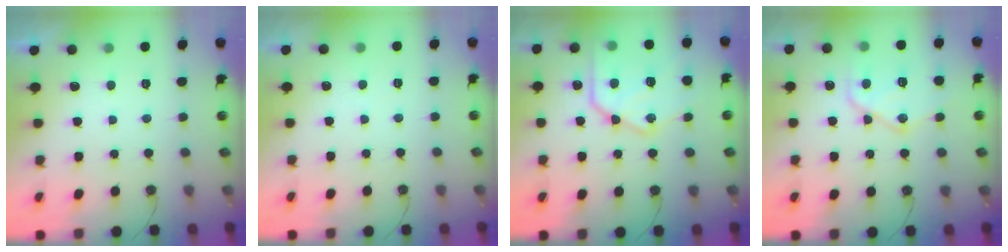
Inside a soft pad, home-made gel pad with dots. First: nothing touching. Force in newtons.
{"total": 2.4, "press": 2.4, "slide": 0.4}
{"total": 20.4, "press": 20.3, "slide": 1.6}
{"total": 15.6, "press": 15.6, "slide": 1.2}